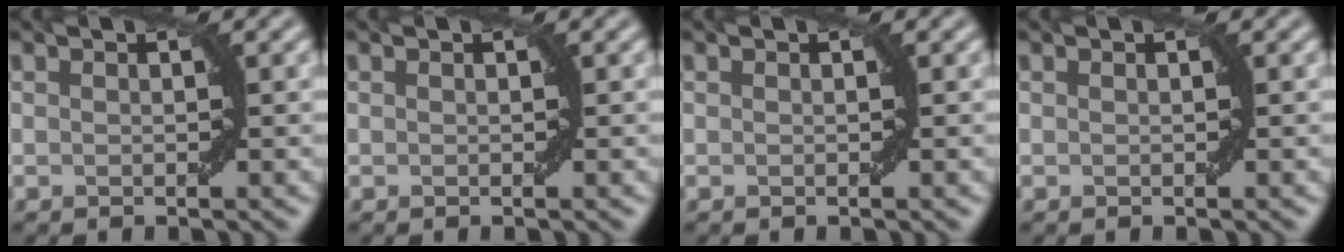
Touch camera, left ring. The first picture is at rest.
{"total": 0.0}
{"total": 0.0}
{"total": 0.0}